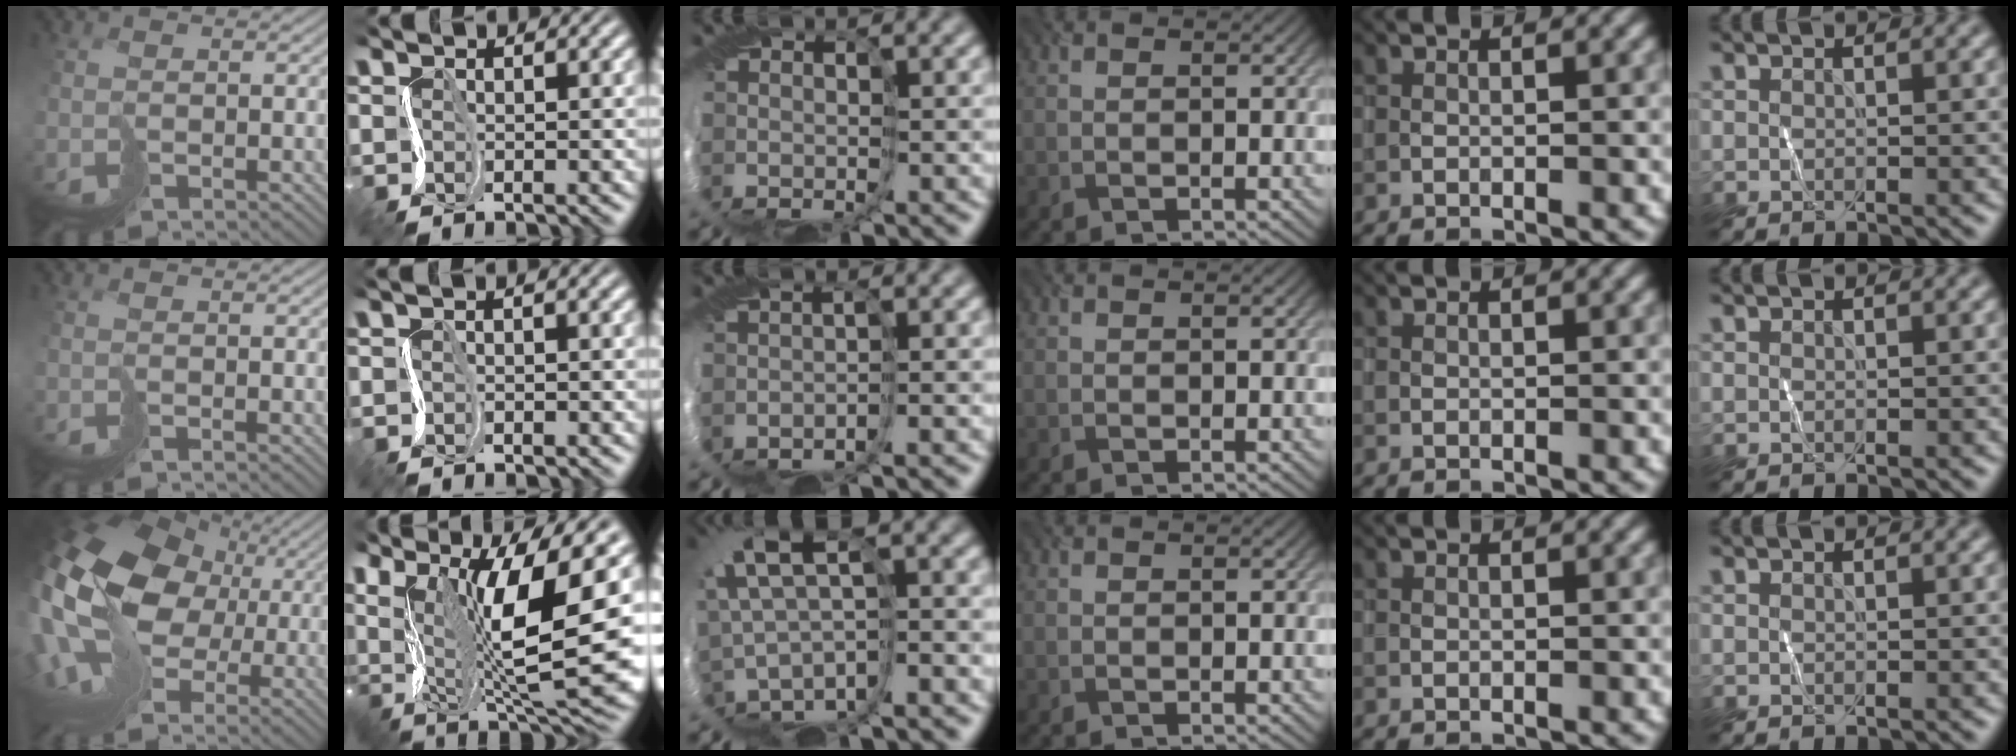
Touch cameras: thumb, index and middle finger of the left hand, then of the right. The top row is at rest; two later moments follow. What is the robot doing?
{"motion": "cut", "object": "paper"}